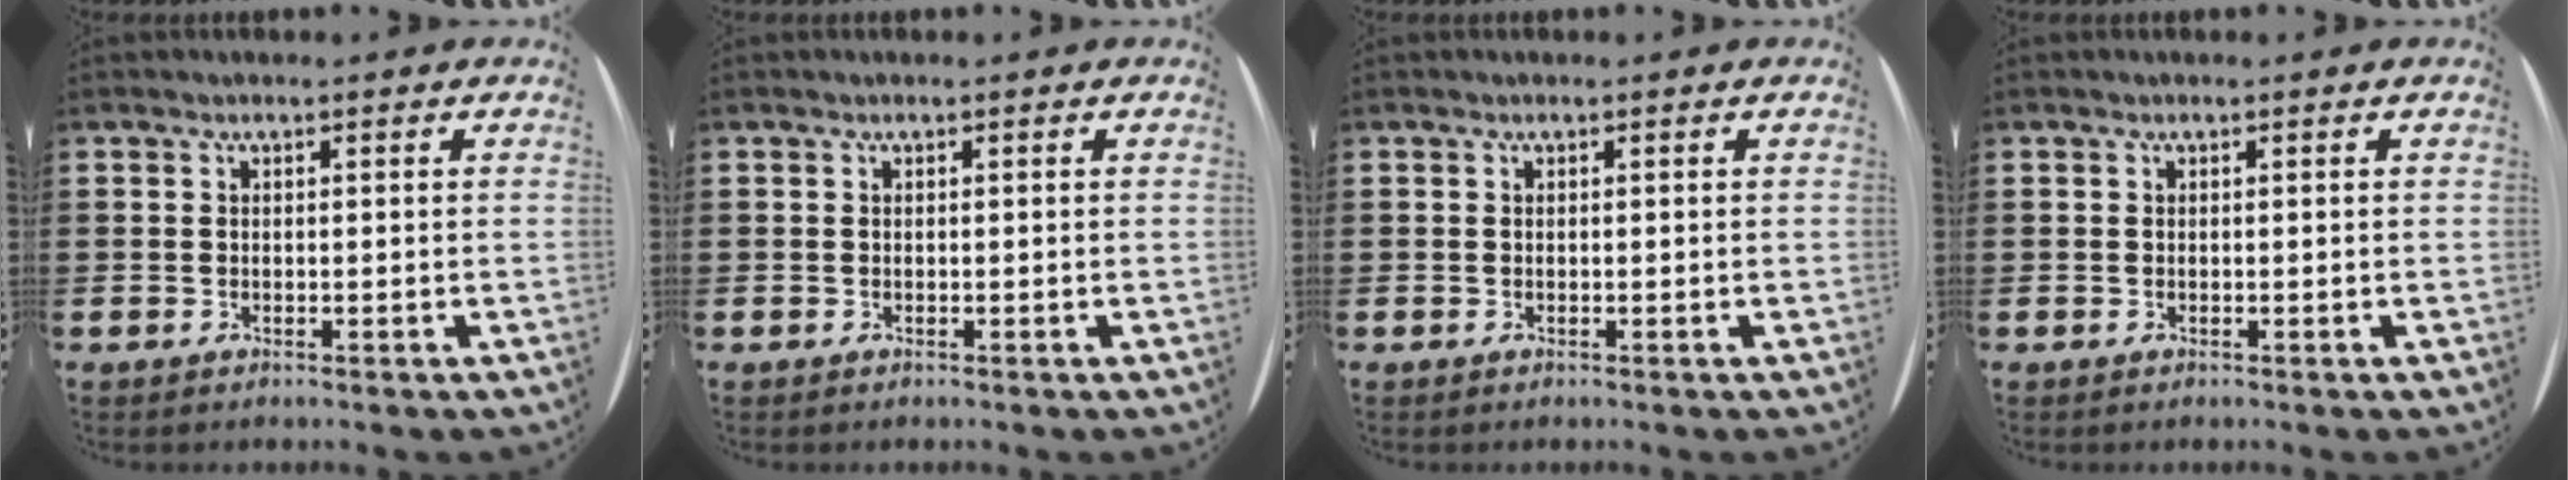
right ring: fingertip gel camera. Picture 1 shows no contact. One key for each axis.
{"total": 0.0}
{"total": 0.0}
{"total": 0.0}